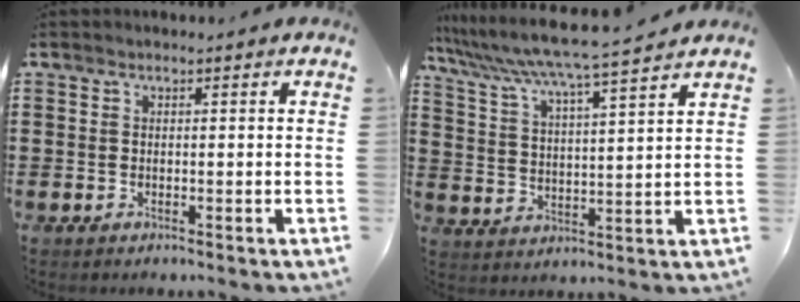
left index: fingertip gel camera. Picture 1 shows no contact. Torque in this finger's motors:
{"motor_torque": [1.14, -0.99, 0.27, 0.19]}